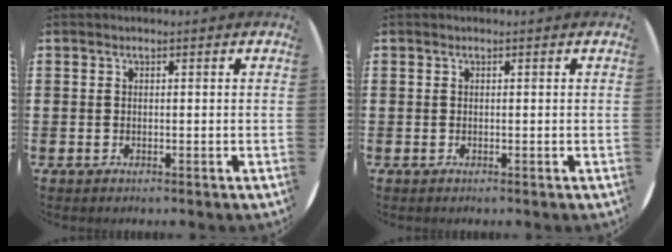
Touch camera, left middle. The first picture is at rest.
{"total": 0.0}